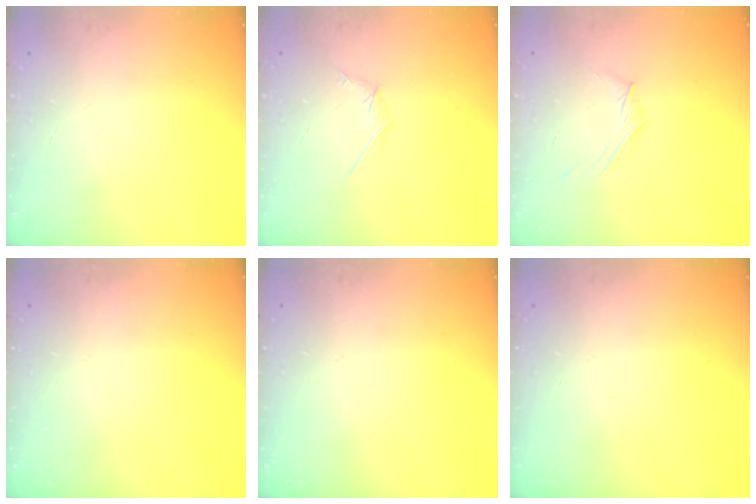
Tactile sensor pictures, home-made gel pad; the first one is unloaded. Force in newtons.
{"total": 2.8, "press": 2.7, "slide": 0.8}
{"total": 3.9, "press": 3.7, "slide": 1.2}
{"total": 0.0}
{"total": 0.0}
{"total": 0.0}